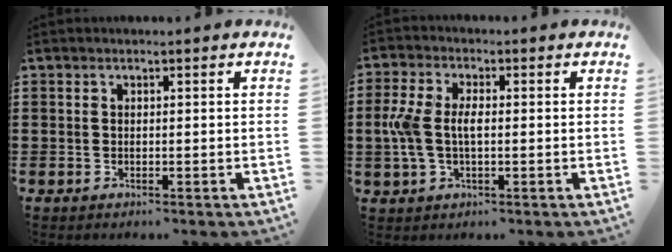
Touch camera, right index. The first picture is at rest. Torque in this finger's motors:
{"motor_torque": [1.06, -0.34, 0.59, 0.21]}